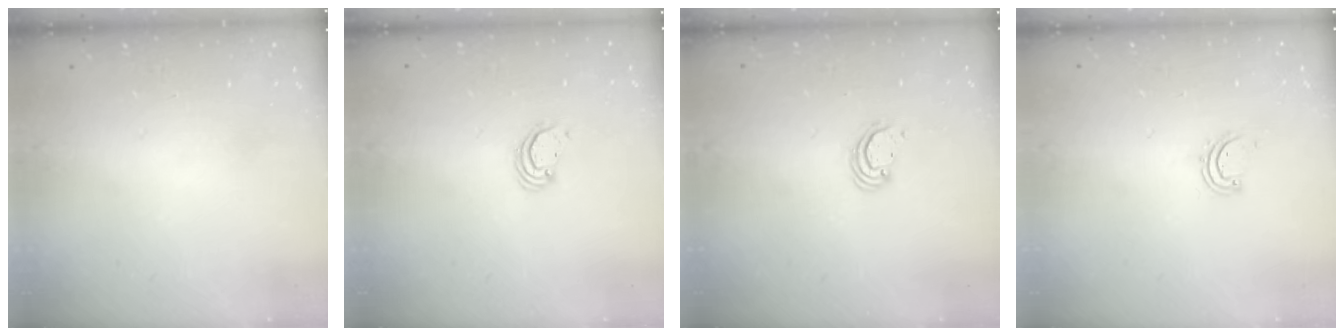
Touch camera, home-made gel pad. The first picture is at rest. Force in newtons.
{"total": 2.2, "press": 2.2, "slide": 0.2}
{"total": 2.2, "press": 2.2, "slide": 0.1}
{"total": 2.9, "press": 2.9, "slide": 0.3}